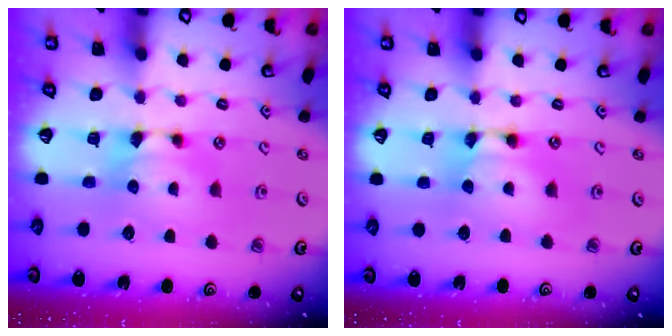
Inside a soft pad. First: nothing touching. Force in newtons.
{"total": 1.9, "press": 1.9, "slide": 0.1}